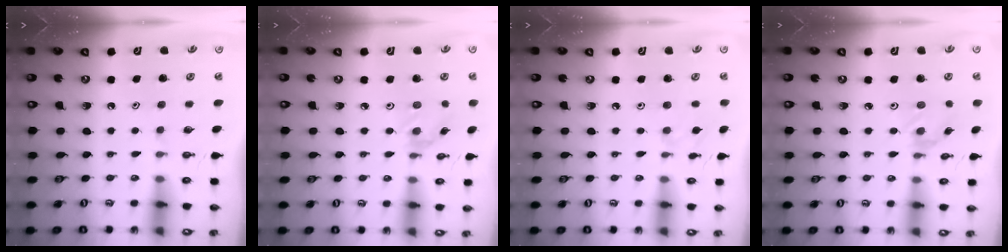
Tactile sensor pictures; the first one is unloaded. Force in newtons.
{"total": 1.3, "press": 1.3, "slide": 0.0}
{"total": 1.9, "press": 1.9, "slide": 0.4}
{"total": 1.3, "press": 1.3, "slide": 0.1}